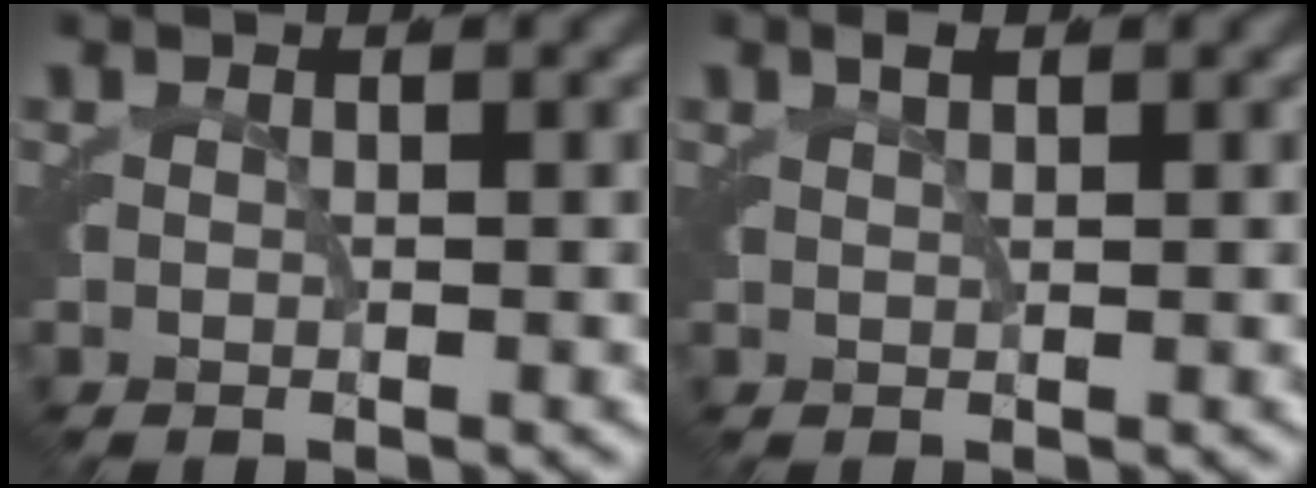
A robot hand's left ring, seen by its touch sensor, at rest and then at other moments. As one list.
[{"total": 1.1, "force": [0.9, 0.1, 0.6], "torque": [-0.008, 0.007, 0.015]}]